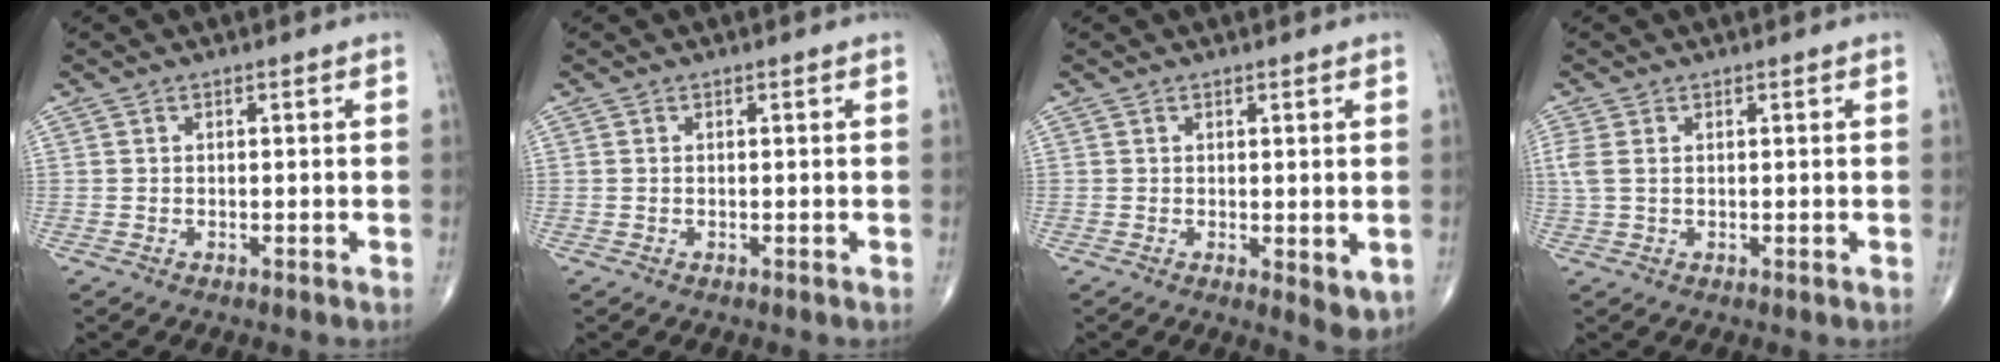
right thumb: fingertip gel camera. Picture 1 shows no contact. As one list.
[{"total": 0.0}, {"total": 4.2, "force": [-0.3, 1.8, 3.8], "torque": [-0.047, -0.014, 0.000]}, {"total": 2.8, "force": [0.7, 1.5, 2.2], "torque": [-0.074, 0.005, 0.019]}]